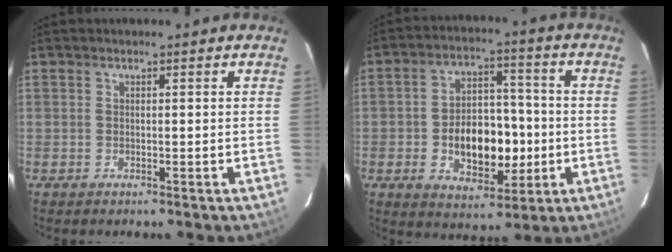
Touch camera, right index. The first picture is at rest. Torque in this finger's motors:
{"motor_torque": [0.41, -0.08, 0.39, 0.10]}